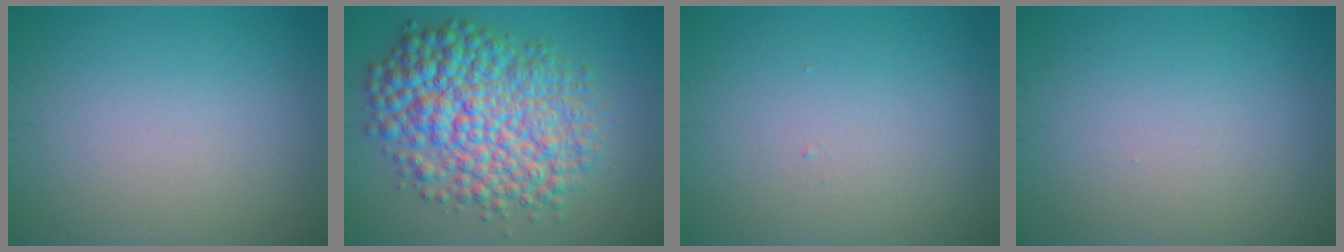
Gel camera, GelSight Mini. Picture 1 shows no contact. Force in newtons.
{"total": 10.4, "press": 10.4, "slide": 0.1}
{"total": 0.0}
{"total": 0.0}